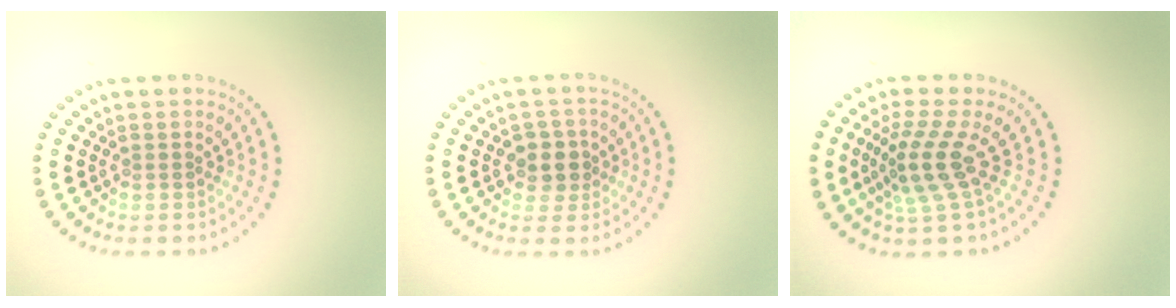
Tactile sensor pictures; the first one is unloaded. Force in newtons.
{"total": 2.4, "press": 2.2, "slide": 1.0}
{"total": 3.9, "press": 2.7, "slide": 2.7}